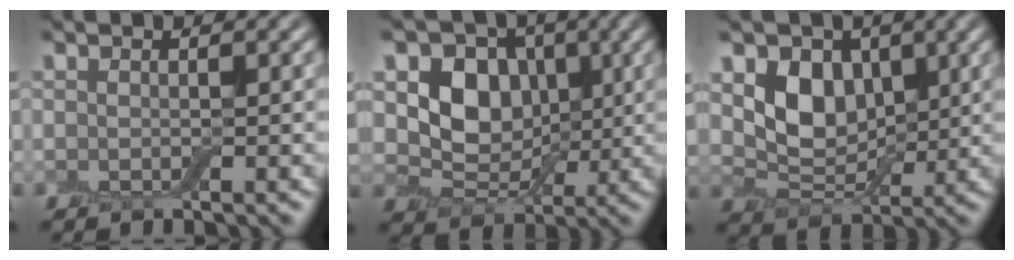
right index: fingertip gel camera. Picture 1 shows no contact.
{"total": 6.3, "force": [1.4, 5.2, 3.3], "torque": [-0.051, -0.005, 0.015]}
{"total": 5.4, "force": [1.6, 4.0, 3.2], "torque": [-0.064, -0.009, 0.025]}